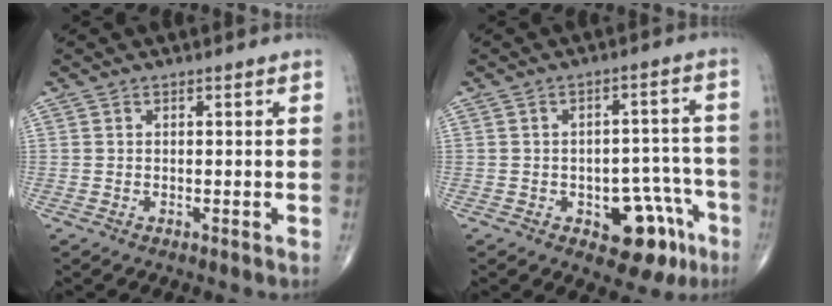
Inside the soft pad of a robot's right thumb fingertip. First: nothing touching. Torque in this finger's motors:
{"motor_torque": [2.61, 2.39, 0.90, -0.71, 0.03]}